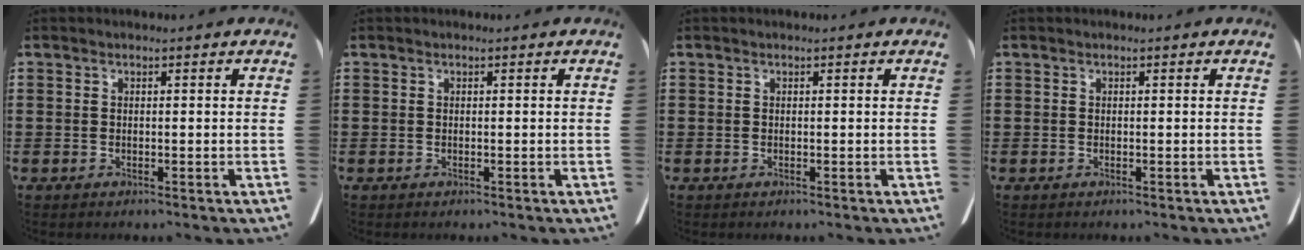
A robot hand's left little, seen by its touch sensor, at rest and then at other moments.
{"total": 0.0}
{"total": 0.0}
{"total": 0.0}